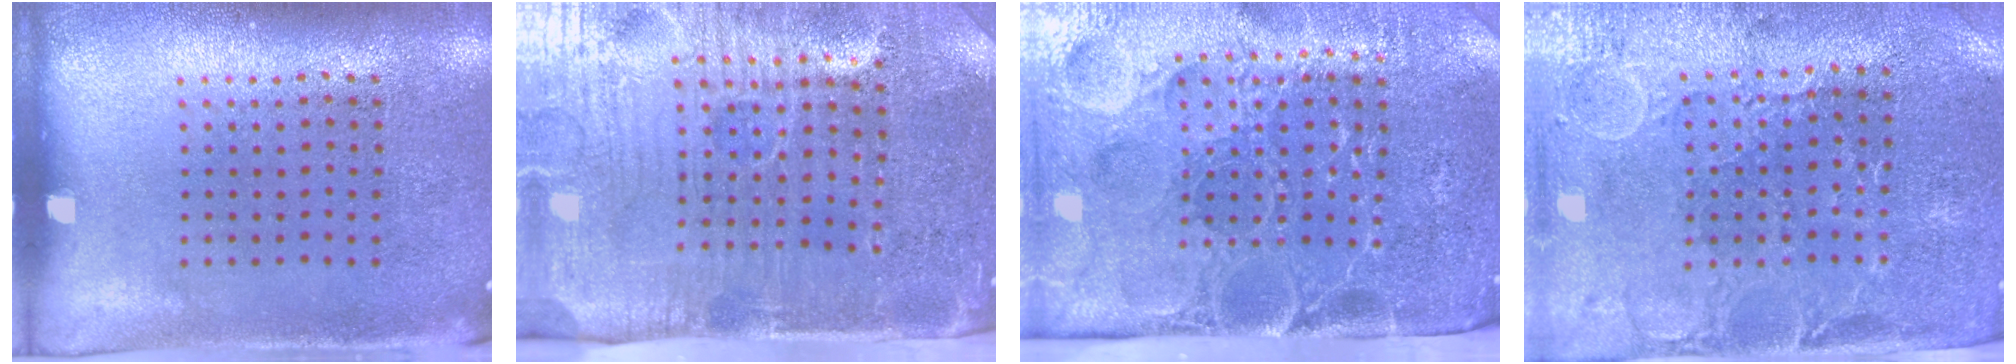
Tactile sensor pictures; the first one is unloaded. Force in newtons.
{"total": 5.1, "press": 4.5, "slide": 2.5}
{"total": 5.0, "press": 4.2, "slide": 2.6}
{"total": 0.8, "press": 0.7, "slide": 0.4}